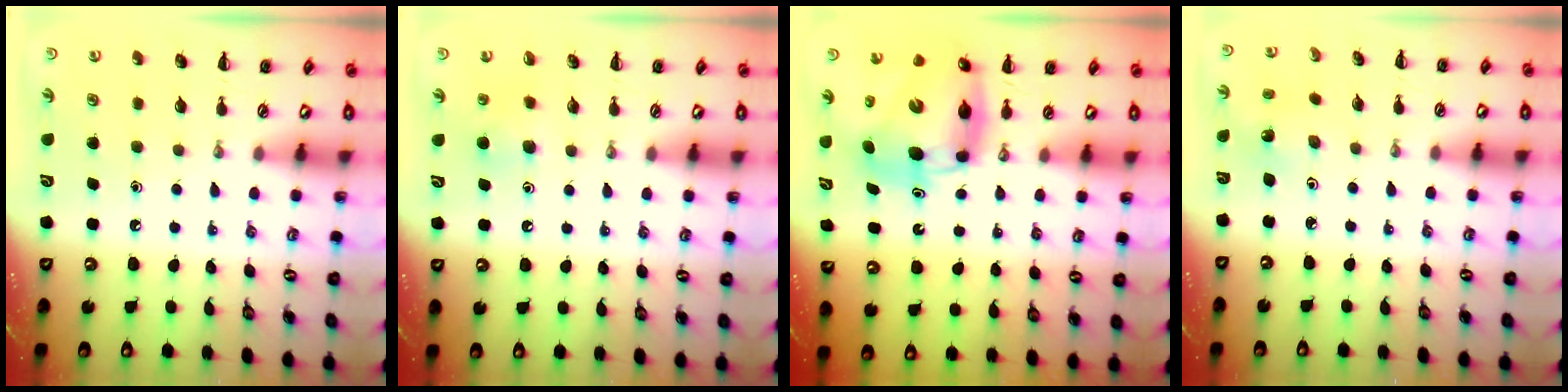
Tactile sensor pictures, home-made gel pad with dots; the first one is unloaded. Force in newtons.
{"total": 5.9, "press": 5.8, "slide": 1.5}
{"total": 10.6, "press": 10.2, "slide": 3.0}
{"total": 2.0, "press": 1.9, "slide": 0.7}